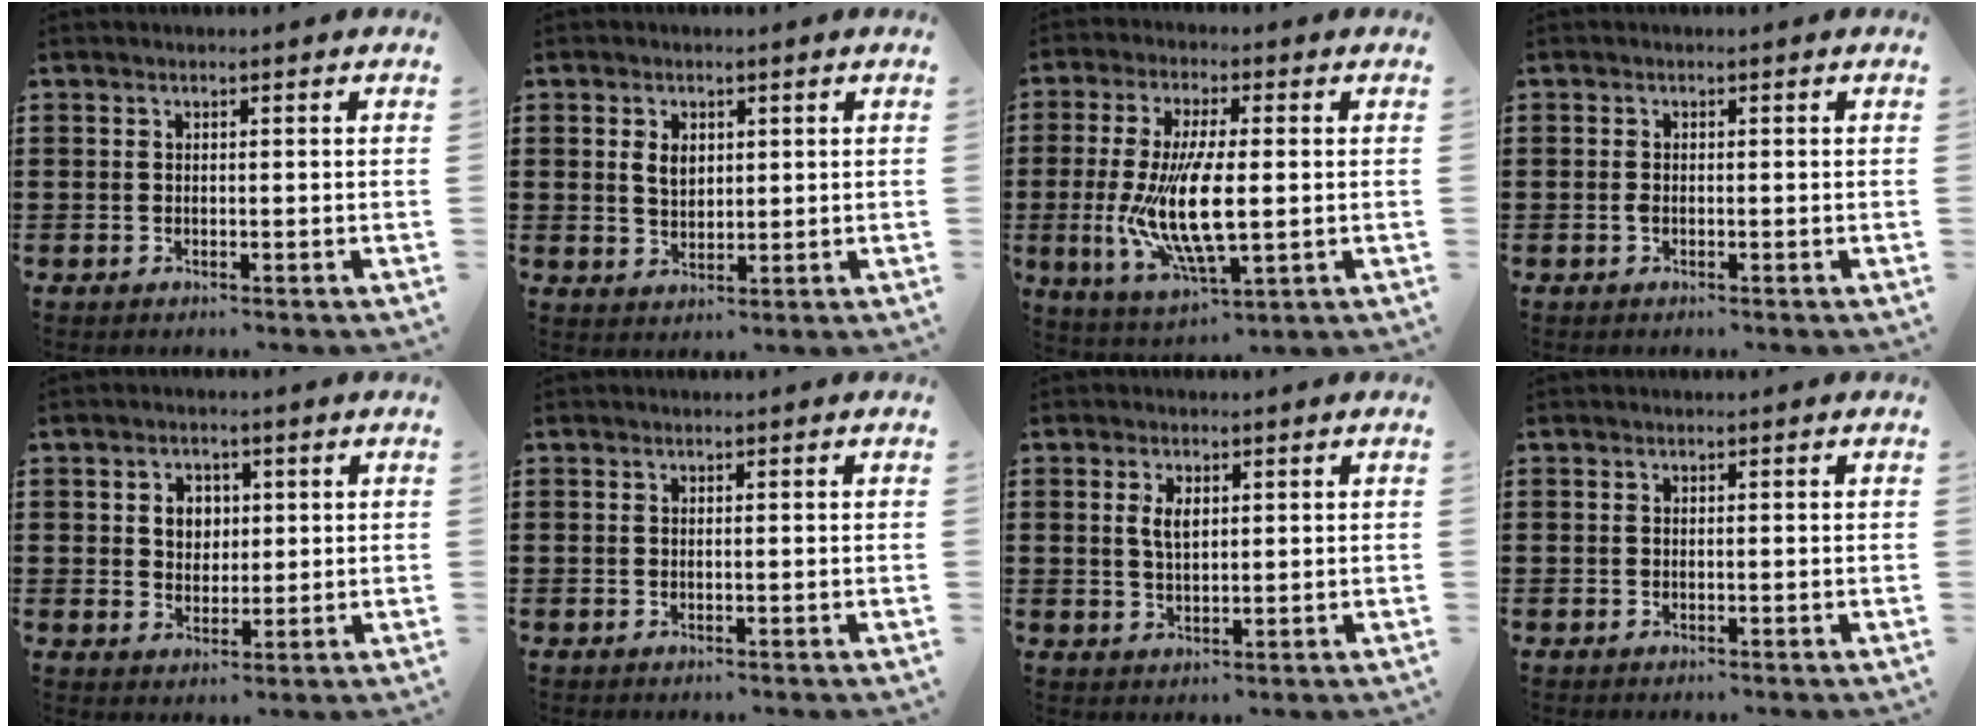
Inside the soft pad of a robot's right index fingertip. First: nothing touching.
{"total": 3.0, "force": [0.8, 2.0, 2.1], "torque": [-0.047, 0.009, 0.015]}
{"total": 12.2, "force": [-0.4, 4.4, 11.4], "torque": [-0.252, -0.019, -0.011]}
{"total": 0.9, "force": [-0.3, 0.4, 0.7], "torque": [-0.015, -0.002, -0.005]}
{"total": 3.6, "force": [0.8, 3.0, 1.8], "torque": [-0.047, 0.012, 0.010]}
{"total": 0.0}
{"total": 3.3, "force": [0.9, 1.6, 2.7], "torque": [-0.057, 0.007, 0.015]}
{"total": 0.0}